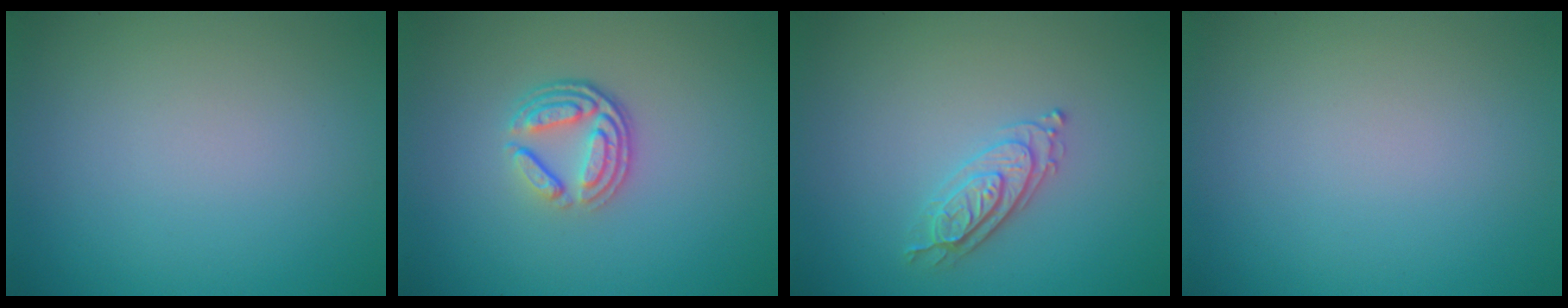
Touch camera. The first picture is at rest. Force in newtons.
{"total": 3.9, "press": 2.8, "slide": 2.7}
{"total": 2.4, "press": 2.3, "slide": 0.5}
{"total": 0.0}